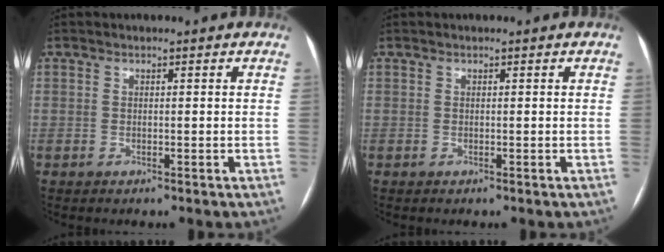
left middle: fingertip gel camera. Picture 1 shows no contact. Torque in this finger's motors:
{"motor_torque": [0.00, 0.00, 0.00, 0.00]}